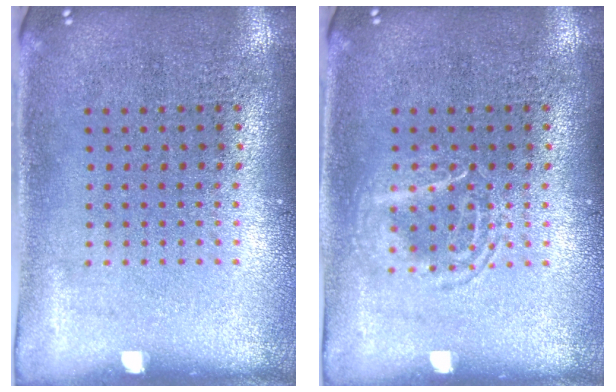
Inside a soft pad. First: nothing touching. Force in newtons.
{"total": 1.7, "press": 1.7, "slide": 0.2}